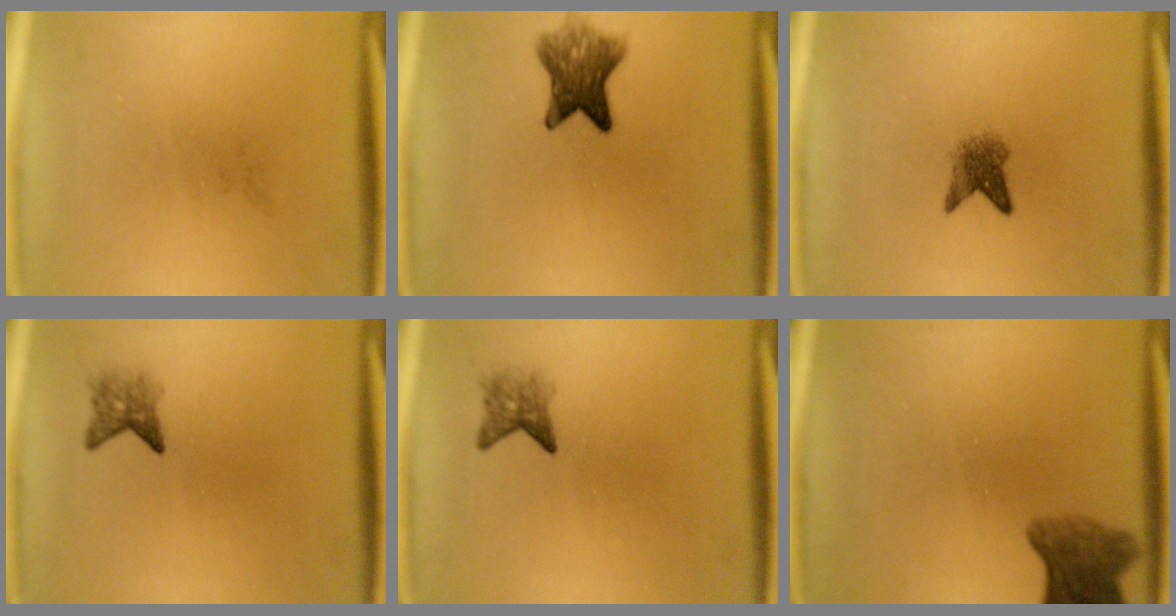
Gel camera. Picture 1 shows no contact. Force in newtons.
{"total": 6.5}
{"total": 3.1}
{"total": 2.2}
{"total": 2.2}
{"total": 5.9}